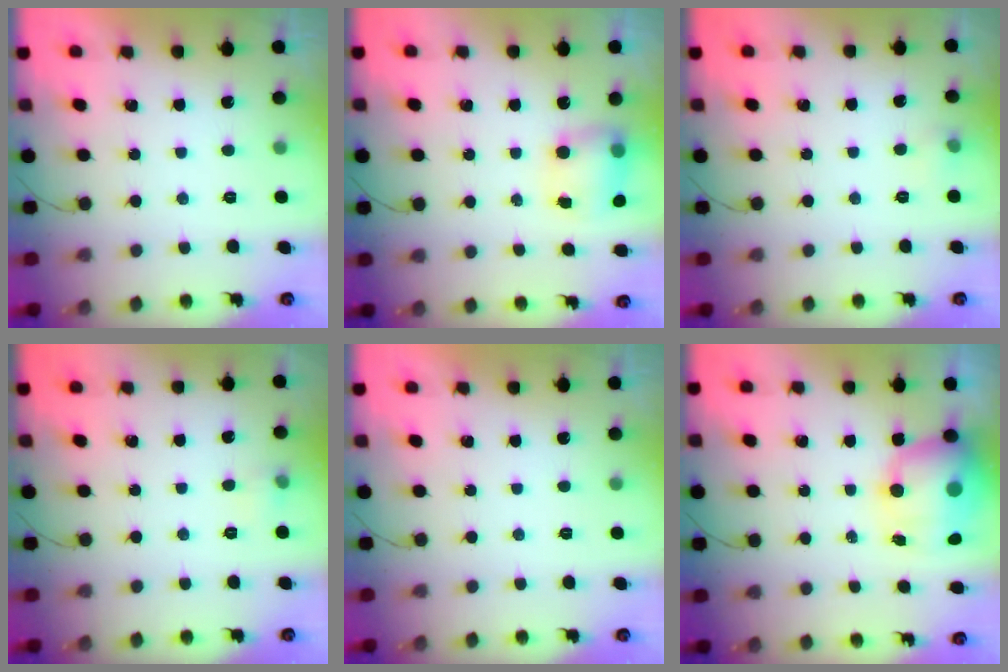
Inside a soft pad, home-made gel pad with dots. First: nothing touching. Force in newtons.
{"total": 8.4, "press": 8.4, "slide": 1.1}
{"total": 3.6, "press": 3.3, "slide": 1.4}
{"total": 4.0, "press": 3.7, "slide": 1.3}
{"total": 0.0}
{"total": 13.0, "press": 12.6, "slide": 3.5}